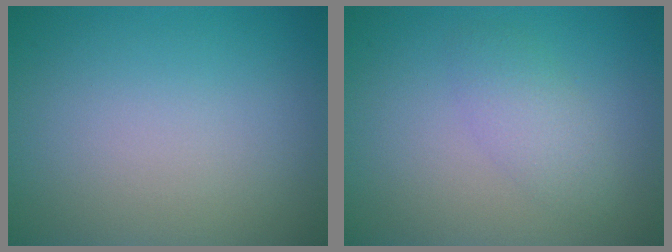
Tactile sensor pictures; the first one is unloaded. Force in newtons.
{"total": 2.3, "press": 2.3, "slide": 0.0}